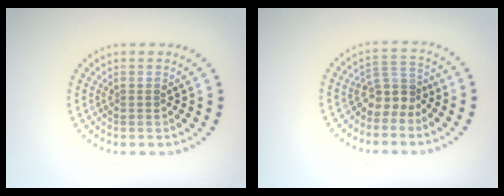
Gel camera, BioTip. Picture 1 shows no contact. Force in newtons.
{"total": 3.0, "press": 2.2, "slide": 2.0}